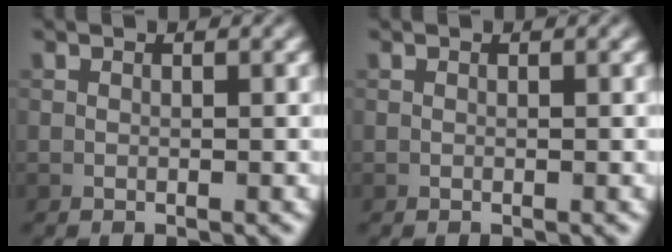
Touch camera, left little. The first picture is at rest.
{"total": 0.0}